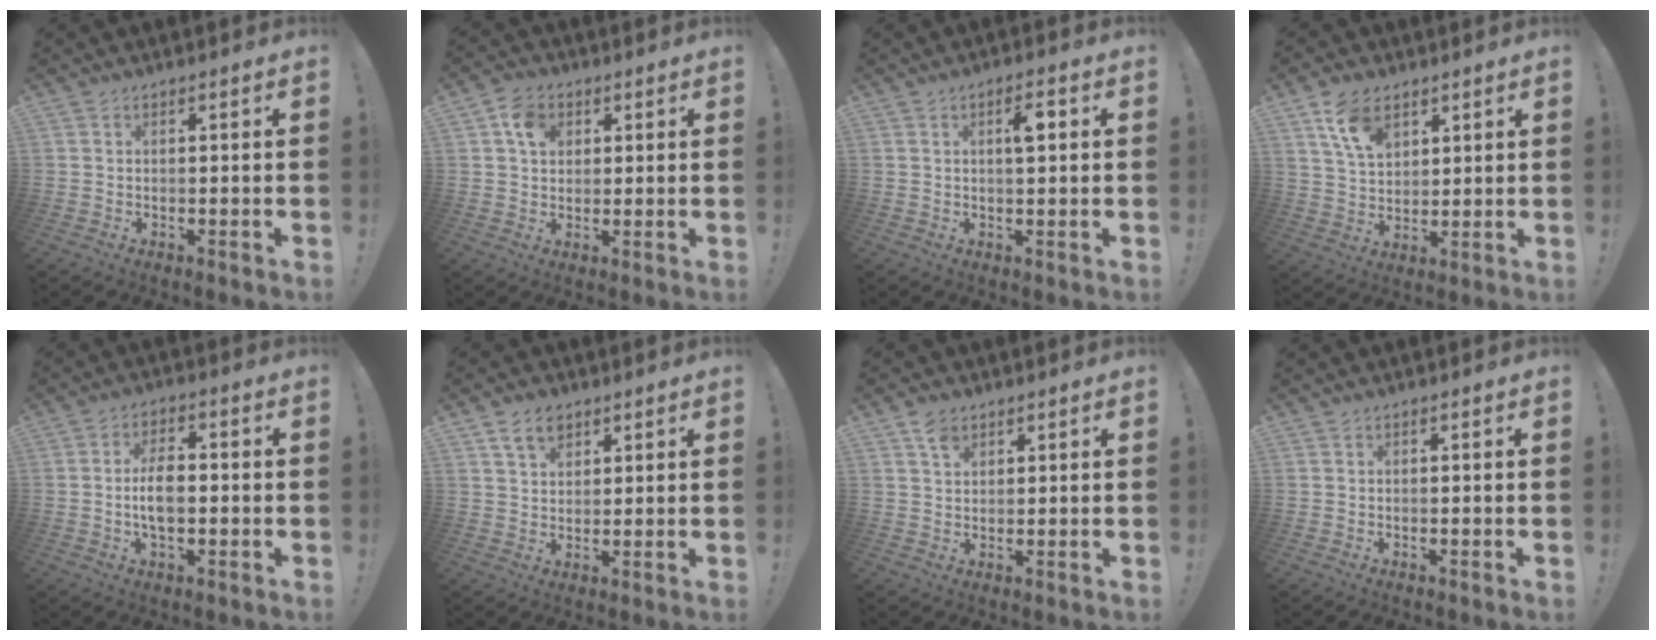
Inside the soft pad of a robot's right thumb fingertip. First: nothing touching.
{"total": 7.1, "force": [2.5, 5.6, 3.6], "torque": [-0.055, 0.001, 0.047]}
{"total": 4.5, "force": [1.1, 1.5, 4.1], "torque": [-0.054, -0.003, 0.009]}
{"total": 10.0, "force": [5.9, 6.0, 5.5], "torque": [-0.097, -0.018, 0.113]}
{"total": 7.4, "force": [-1.0, 4.0, 6.2], "torque": [-0.120, 0.005, -0.022]}
{"total": 6.4, "force": [4.0, 4.1, 3.0], "torque": [-0.056, -0.009, 0.075]}
{"total": 4.1, "force": [2.6, 2.5, 1.9], "torque": [-0.026, -0.011, 0.047]}
{"total": 0.0}